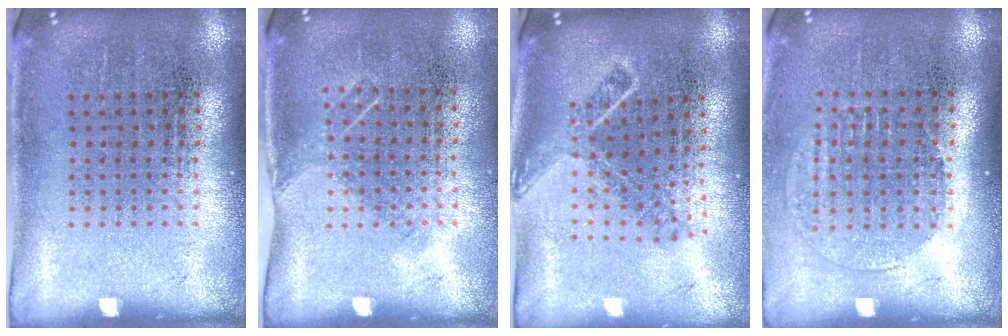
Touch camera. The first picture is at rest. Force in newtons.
{"total": 1.1, "press": 0.8, "slide": 0.7}
{"total": 1.5, "press": 1.2, "slide": 1.0}
{"total": 1.4, "press": 1.1, "slide": 0.7}